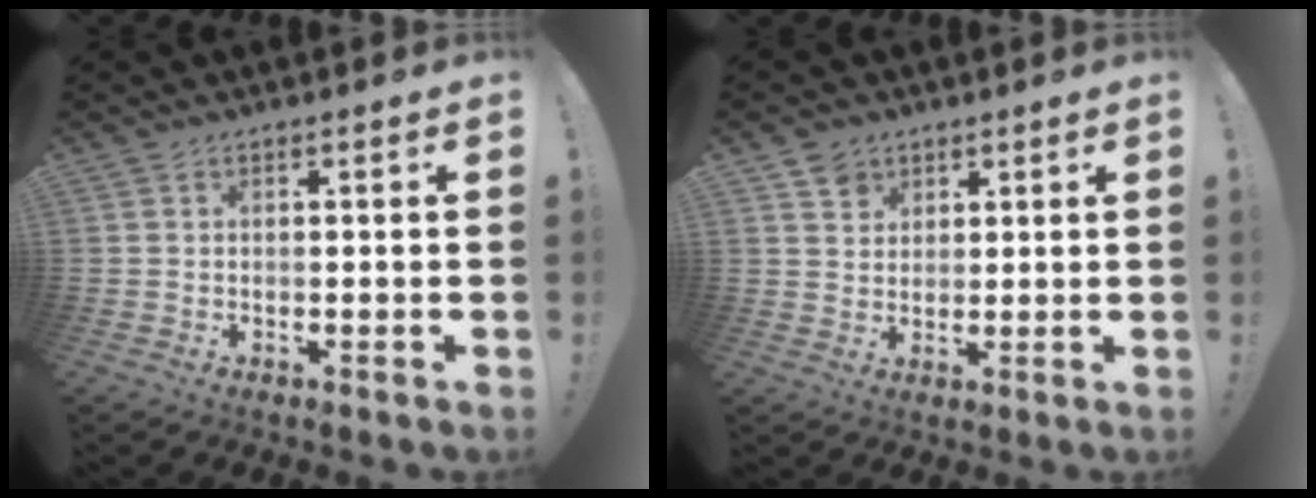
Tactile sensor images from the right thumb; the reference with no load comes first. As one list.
[{"total": 5.4, "force": [3.4, 4.1, 0.6], "torque": [-0.007, -0.019, 0.065]}]